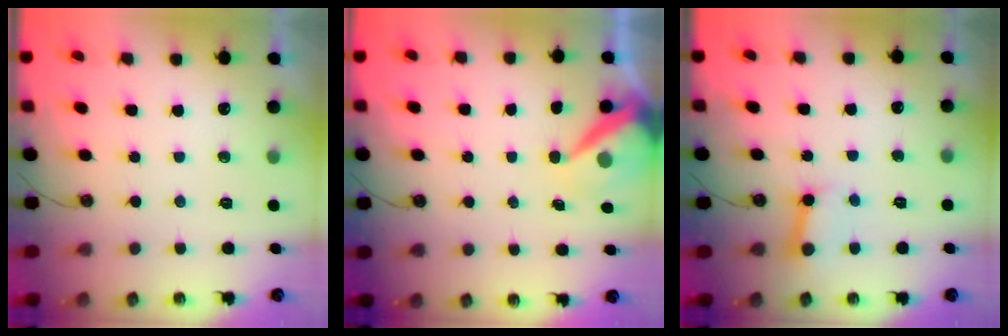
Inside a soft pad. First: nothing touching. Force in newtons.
{"total": 9.1, "press": 9.0, "slide": 0.7}
{"total": 5.1, "press": 5.0, "slide": 0.7}